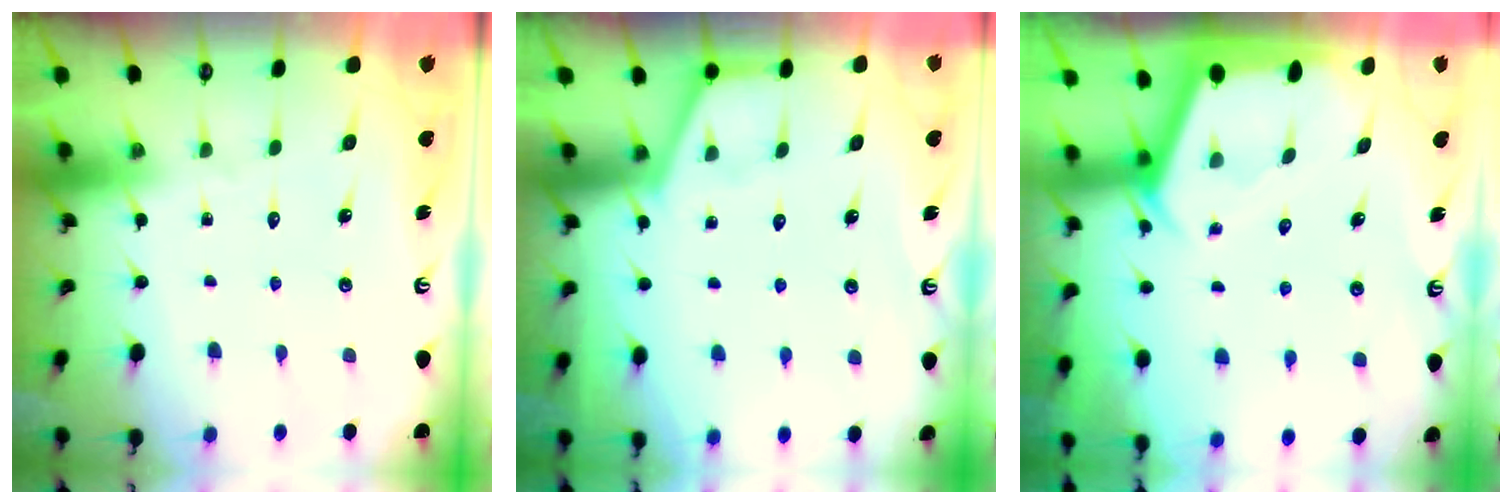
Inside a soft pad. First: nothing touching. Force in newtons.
{"total": 2.1, "press": 2.1, "slide": 0.4}
{"total": 2.3, "press": 2.3, "slide": 0.3}